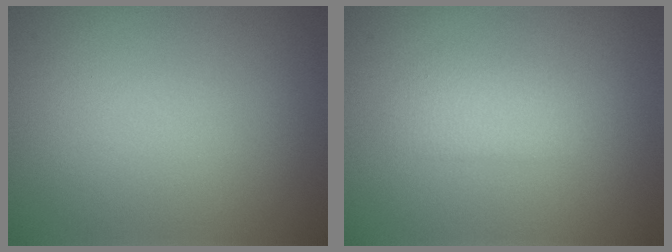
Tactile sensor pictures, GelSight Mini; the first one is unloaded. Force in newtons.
{"total": 1.7, "press": 1.7, "slide": 0.1}